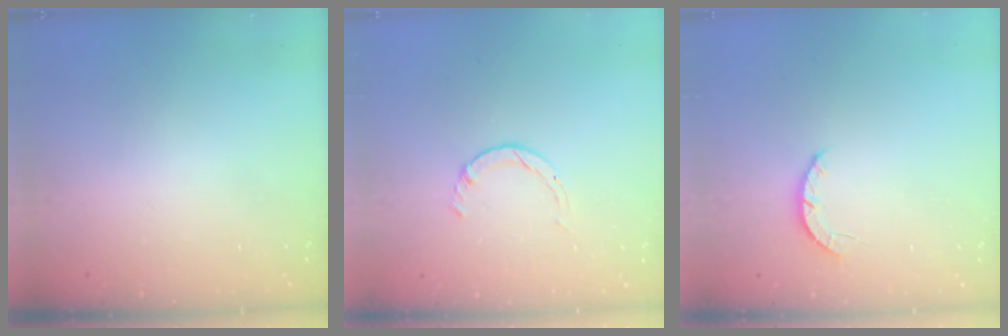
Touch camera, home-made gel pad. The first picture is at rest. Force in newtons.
{"total": 1.4, "press": 1.4, "slide": 0.2}
{"total": 2.8, "press": 2.8, "slide": 0.4}